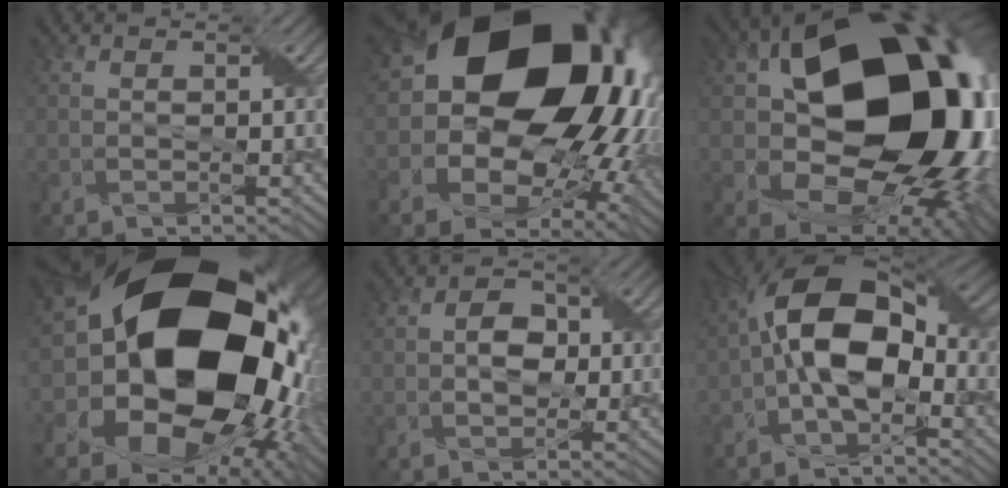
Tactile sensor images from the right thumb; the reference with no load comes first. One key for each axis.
{"total": 23.9, "fx": 5.9, "fy": 18.7, "fz": 13.6, "tx": -0.270, "ty": -0.007, "tz": 0.119}
{"total": 21.9, "fx": 3.5, "fy": 15.5, "fz": 15.0, "tx": -0.279, "ty": -0.023, "tz": 0.090}
{"total": 23.6, "fx": 3.0, "fy": 18.0, "fz": 14.9, "tx": -0.322, "ty": -0.061, "tz": 0.093}
{"total": 3.1, "fx": -0.1, "fy": 2.4, "fz": 2.1, "tx": -0.039, "ty": 0.004, "tz": -0.006}
{"total": 13.3, "fx": -0.9, "fy": 7.4, "fz": 11.0, "tx": -0.206, "ty": 0.030, "tz": -0.032}